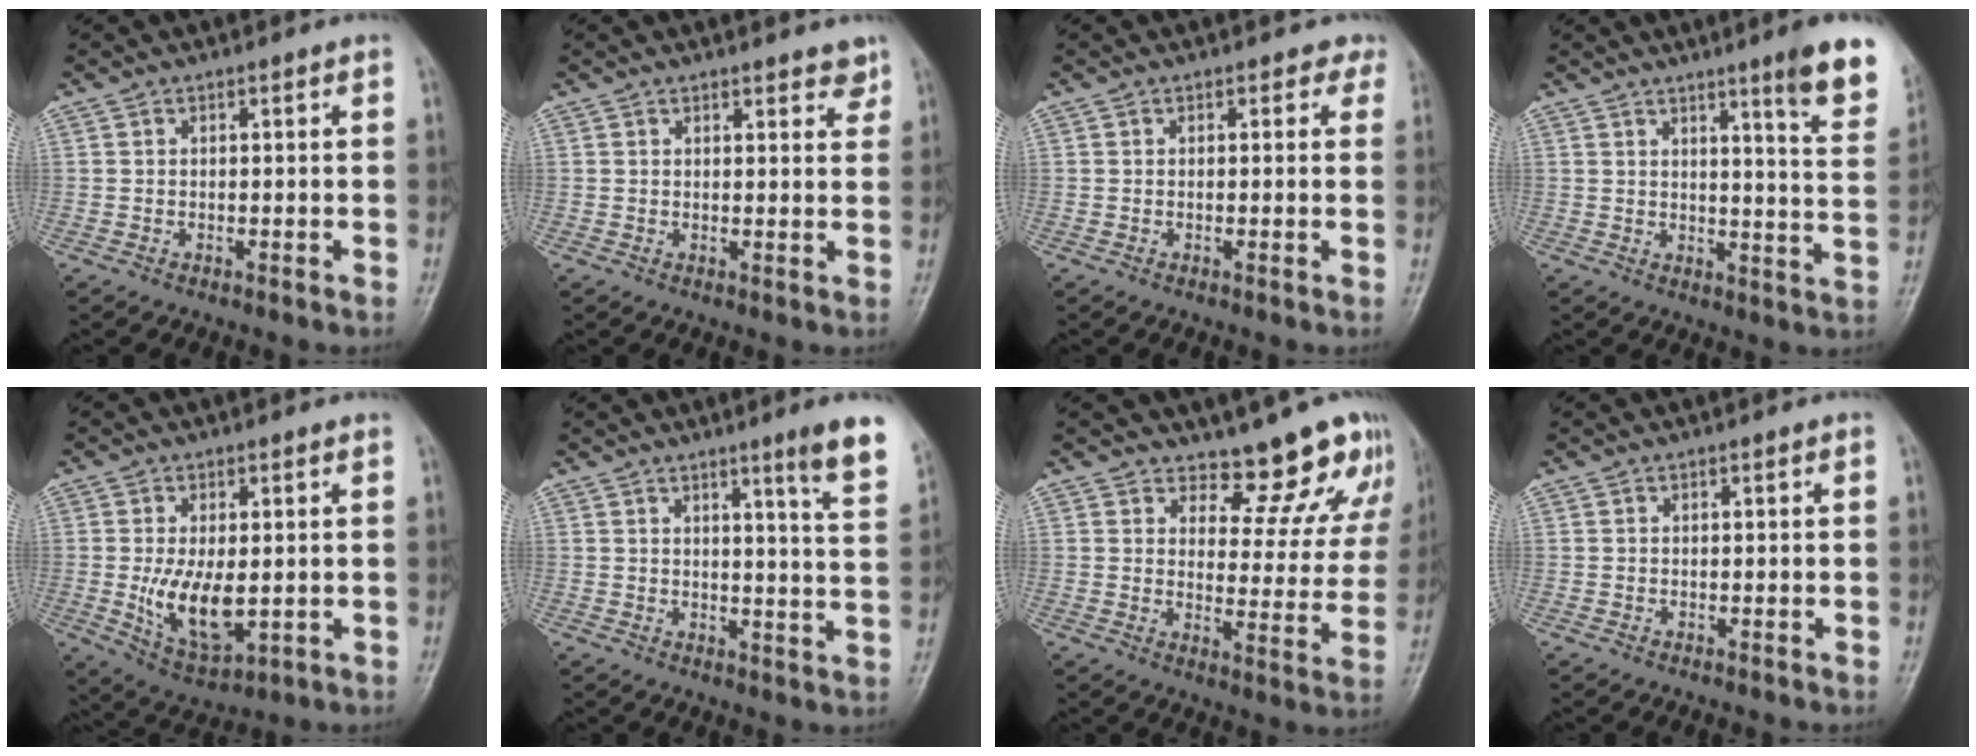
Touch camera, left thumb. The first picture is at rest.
{"total": 3.3, "force": [2.6, 1.2, 1.5], "torque": [0.004, -0.014, 0.031]}
{"total": 1.6, "force": [1.0, 1.2, 0.3], "torque": [0.017, -0.005, -0.003]}
{"total": 11.6, "force": [7.3, 0.8, 9.0], "torque": [-0.099, -0.045, 0.089]}
{"total": 9.7, "force": [-0.6, 4.8, 8.4], "torque": [-0.137, -0.023, 0.006]}
{"total": 8.6, "force": [5.4, -0.2, 6.7], "torque": [-0.081, -0.037, 0.065]}
{"total": 12.4, "force": [11.2, 4.4, 3.0], "torque": [0.007, -0.098, 0.128]}
{"total": 0.0}